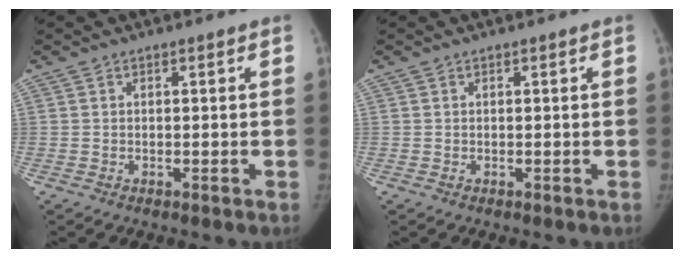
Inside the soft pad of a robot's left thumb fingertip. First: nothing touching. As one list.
[{"total": 0.0}]